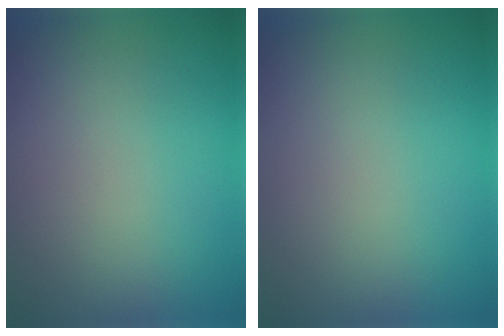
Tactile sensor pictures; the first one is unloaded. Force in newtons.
{"total": 0.0}